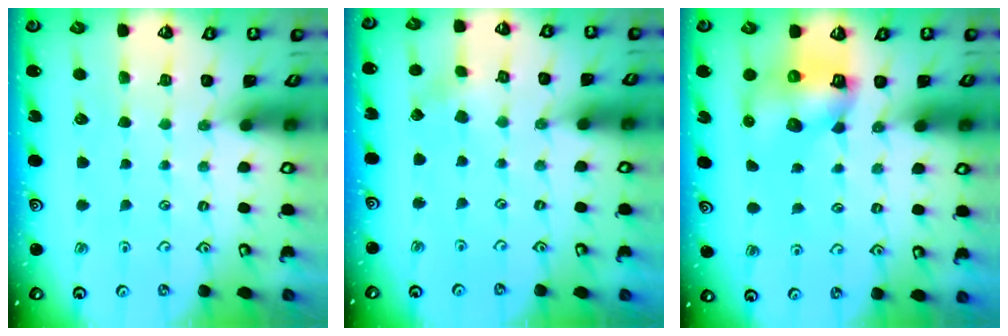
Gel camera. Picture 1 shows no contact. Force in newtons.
{"total": 2.2, "press": 2.2, "slide": 0.1}
{"total": 8.5, "press": 8.4, "slide": 0.9}